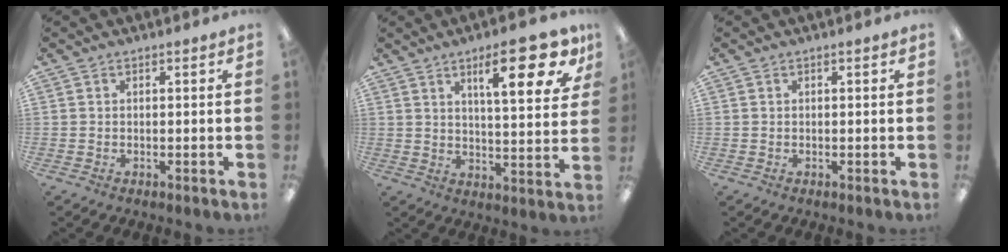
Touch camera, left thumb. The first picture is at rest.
{"total": 16.1, "force": [8.7, 4.8, 12.8], "torque": [-0.171, -0.036, 0.127]}
{"total": 0.0}